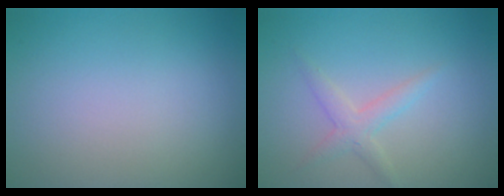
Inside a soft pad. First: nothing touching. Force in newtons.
{"total": 1.8, "press": 1.8, "slide": 0.0}